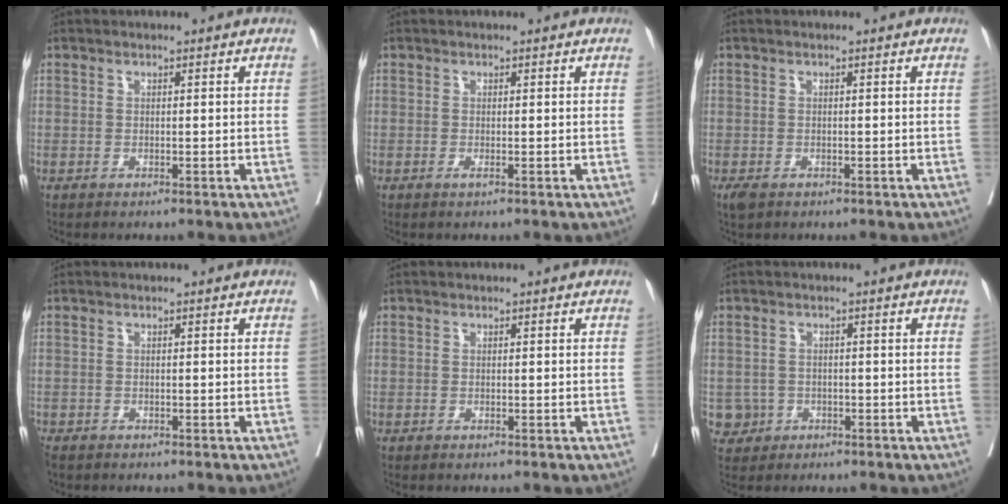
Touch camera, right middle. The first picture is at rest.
{"total": 0.5, "force": [-0.1, -0.2, 0.4], "torque": [-0.010, -0.002, -0.003]}
{"total": 1.6, "force": [-1.0, 0.8, 1.0], "torque": [-0.022, -0.005, -0.012]}
{"total": 1.6, "force": [-1.3, 0.8, 0.5], "torque": [-0.016, -0.005, -0.024]}
{"total": 0.0}
{"total": 2.8, "force": [-0.8, 2.7, 0.0], "torque": [0.004, 0.009, -0.011]}